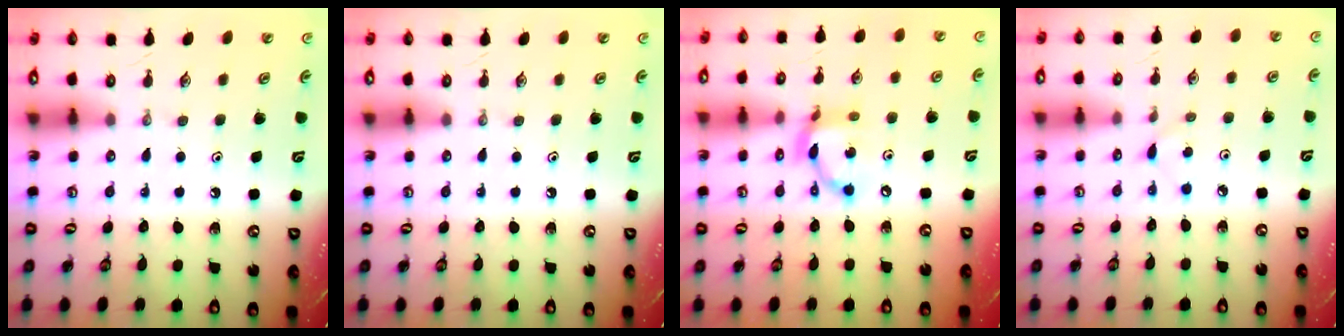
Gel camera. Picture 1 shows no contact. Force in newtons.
{"total": 0.0}
{"total": 12.6, "press": 12.5, "slide": 0.9}
{"total": 2.7, "press": 2.7, "slide": 0.4}